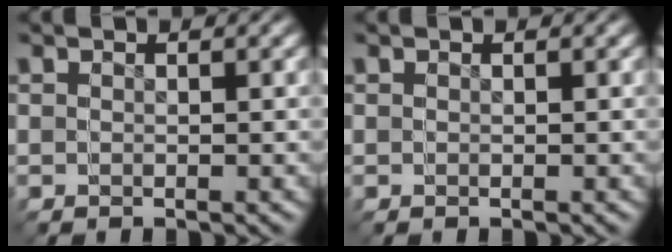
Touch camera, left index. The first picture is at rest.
{"total": 0.0}